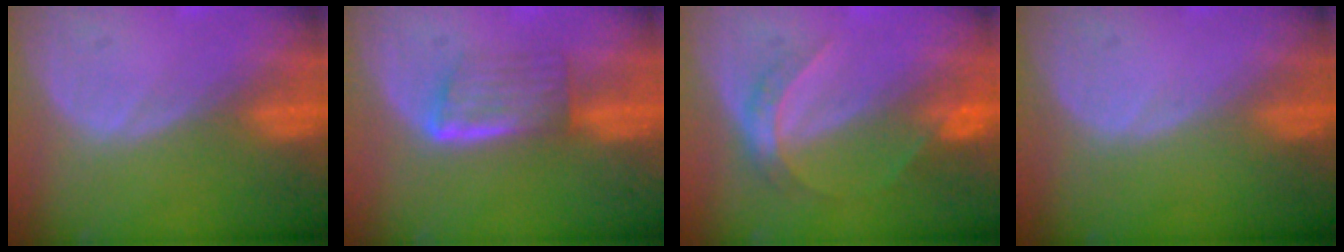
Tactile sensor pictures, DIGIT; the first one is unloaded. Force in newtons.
{"total": 5.8, "press": 4.9, "slide": 3.0}
{"total": 4.8, "press": 4.3, "slide": 2.1}
{"total": 0.0}